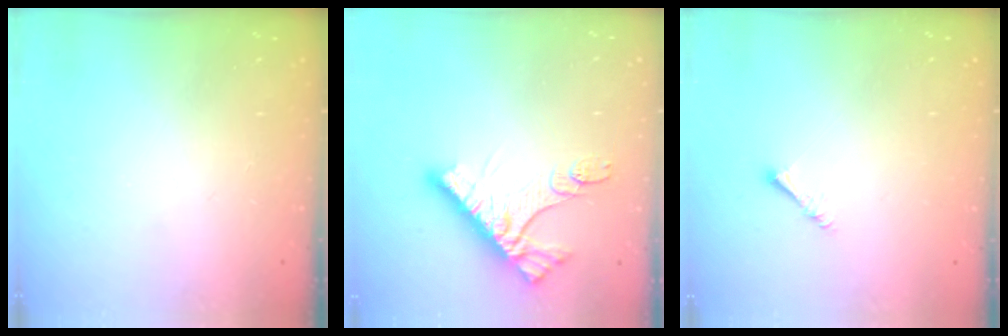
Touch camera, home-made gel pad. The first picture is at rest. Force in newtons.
{"total": 11.4, "press": 11.4, "slide": 0.3}
{"total": 1.6, "press": 1.6, "slide": 0.3}